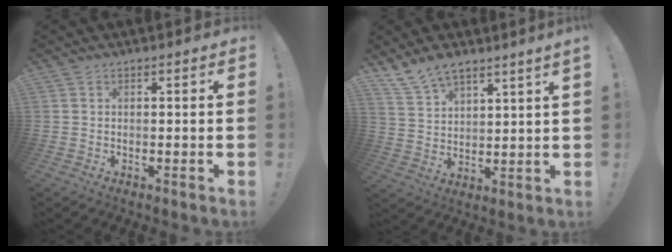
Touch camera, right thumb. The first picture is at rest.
{"total": 7.5, "force": [6.8, 1.5, 2.7], "torque": [-0.063, -0.038, 0.130]}